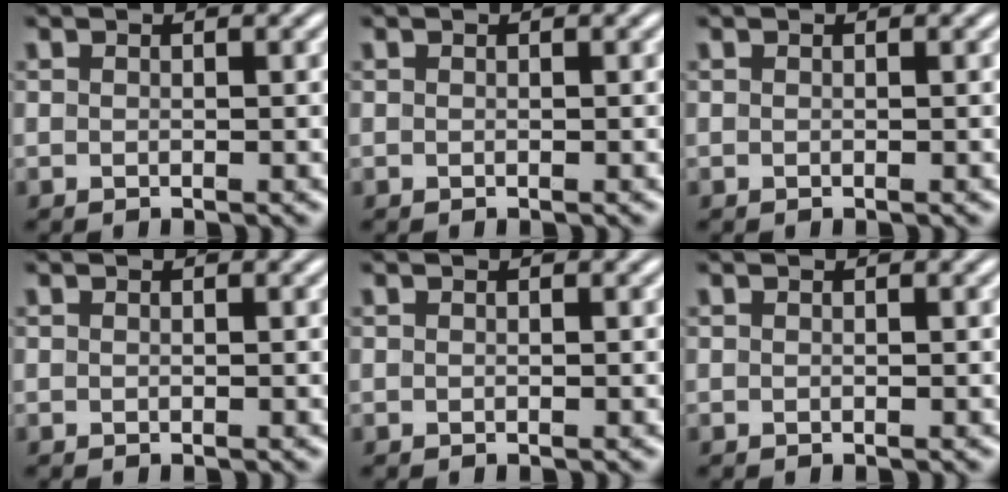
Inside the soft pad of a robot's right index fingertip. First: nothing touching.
{"total": 0.0}
{"total": 0.0}
{"total": 0.0}
{"total": 0.0}
{"total": 0.0}